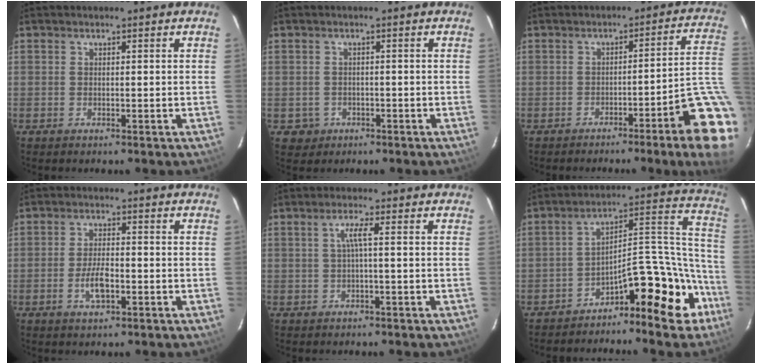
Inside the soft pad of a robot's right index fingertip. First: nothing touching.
{"total": 3.2, "force": [-0.8, 3.0, 0.3], "torque": [-0.013, 0.007, -0.005]}
{"total": 12.4, "force": [-5.0, -0.4, 11.4], "torque": [-0.105, 0.008, -0.060]}
{"total": 5.2, "force": [-2.1, 2.1, 4.3], "torque": [-0.088, 0.000, -0.036]}
{"total": 2.5, "force": [-0.1, -0.2, 2.5], "torque": [-0.049, 0.005, -0.002]}
{"total": 14.7, "force": [-11.8, 4.3, 7.6], "torque": [-0.083, 0.079, -0.181]}